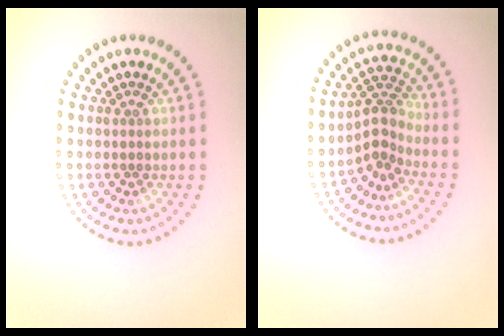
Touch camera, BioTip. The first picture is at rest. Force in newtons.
{"total": 2.7, "press": 1.9, "slide": 1.9}